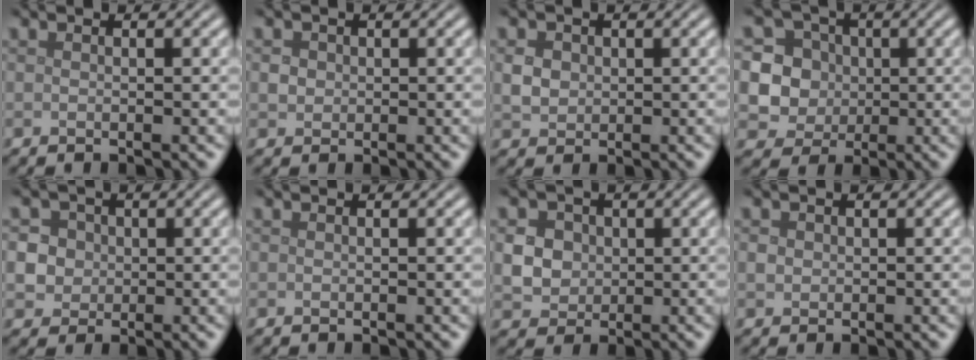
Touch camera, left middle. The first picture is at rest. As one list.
[{"total": 1.0, "force": [0.2, 1.0, 0.3], "torque": [0.000, -0.002, 0.003]}, {"total": 2.0, "force": [0.3, 1.7, 0.9], "torque": [-0.015, -0.002, 0.006]}, {"total": 7.9, "force": [0.8, 7.4, 2.6], "torque": [-0.050, 0.024, 0.014]}, {"total": 5.7, "force": [1.4, 5.2, 2.1], "torque": [-0.034, 0.032, 0.009]}, {"total": 0.0}, {"total": 3.4, "force": [0.4, 3.1, 1.5], "torque": [-0.033, 0.002, 0.012]}, {"total": 0.9, "force": [0.1, 0.8, 0.2], "torque": [-0.002, 0.000, 0.001]}]